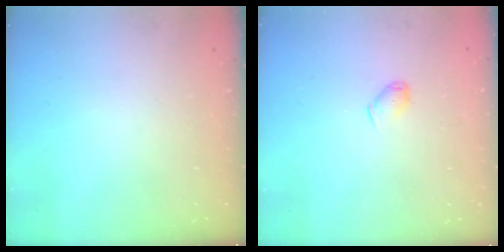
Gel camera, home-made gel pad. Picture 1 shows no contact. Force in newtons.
{"total": 5.3, "press": 5.2, "slide": 0.7}